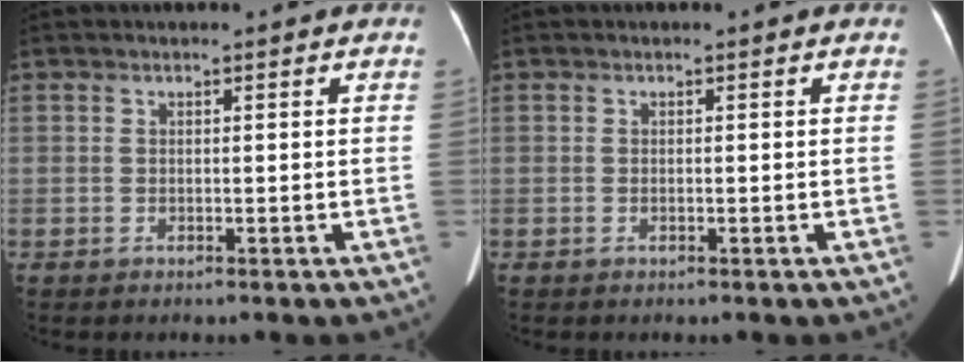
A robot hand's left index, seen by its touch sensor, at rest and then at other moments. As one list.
[{"total": 0.0}]